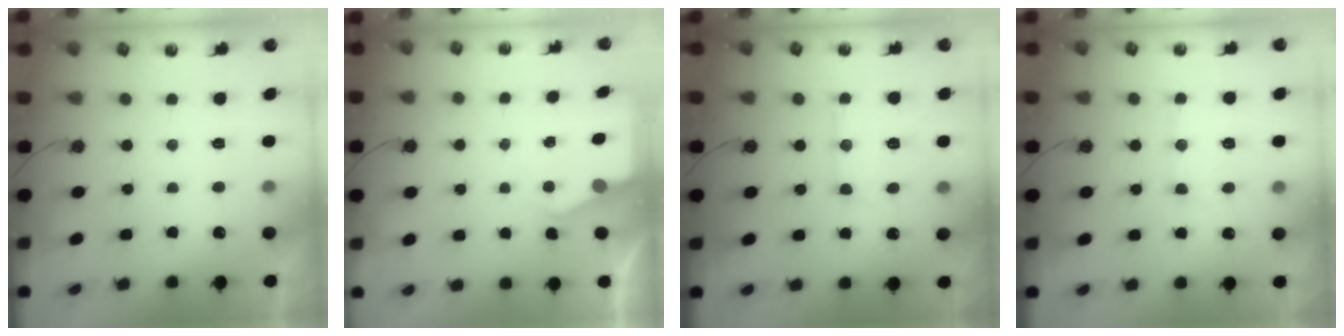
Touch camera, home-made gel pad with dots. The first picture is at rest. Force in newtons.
{"total": 2.8, "press": 2.8, "slide": 0.4}
{"total": 9.6, "press": 9.6, "slide": 0.9}
{"total": 11.7, "press": 11.7, "slide": 1.0}